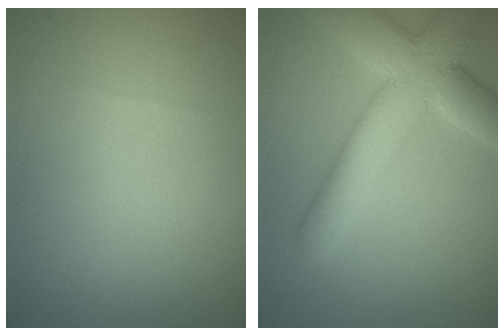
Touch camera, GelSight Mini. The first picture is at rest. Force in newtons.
{"total": 8.5, "press": 8.5, "slide": 0.7}